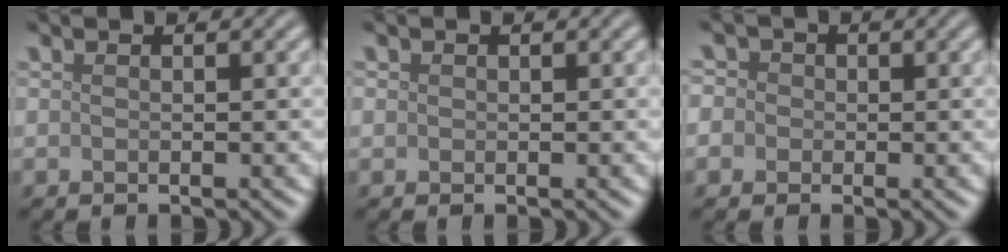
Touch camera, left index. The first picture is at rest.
{"total": 0.5, "force": [0.1, 0.5, 0.1], "torque": [0.003, 0.000, 0.000]}
{"total": 4.2, "force": [0.7, 3.8, 1.6], "torque": [-0.013, 0.036, -0.023]}